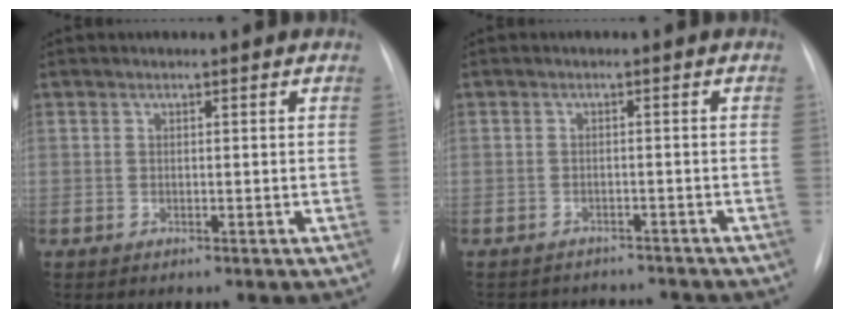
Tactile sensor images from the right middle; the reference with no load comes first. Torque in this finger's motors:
{"motor_torque": [-0.20, -0.39, -0.48, -0.18]}